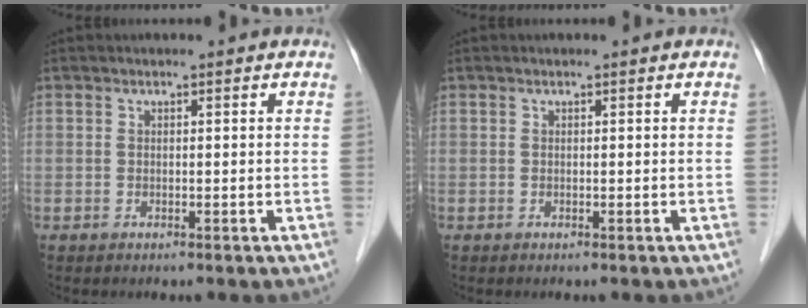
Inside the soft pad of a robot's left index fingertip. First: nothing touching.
{"total": 0.0}